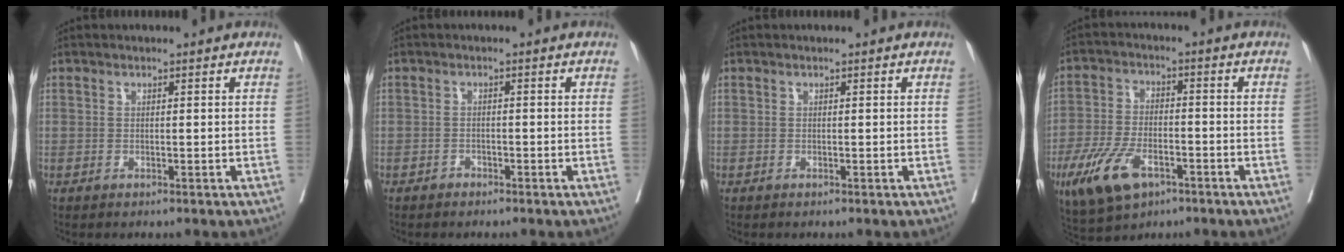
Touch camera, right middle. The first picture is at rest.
{"total": 0.9, "force": [-0.8, 0.4, 0.0], "torque": [0.002, 0.003, -0.017]}
{"total": 0.0}
{"total": 10.4, "force": [-5.4, 4.9, 7.4], "torque": [-0.157, -0.008, -0.094]}